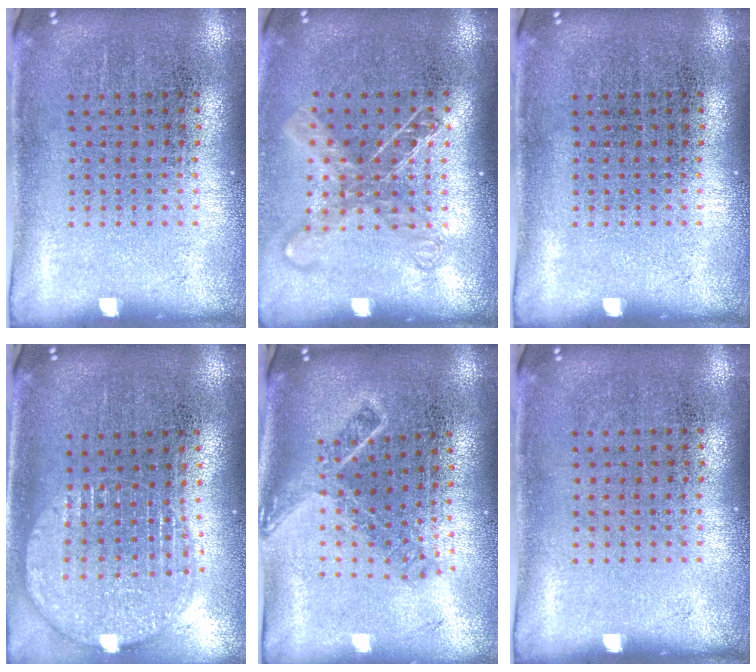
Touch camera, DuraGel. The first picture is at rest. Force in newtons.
{"total": 1.4, "press": 1.2, "slide": 0.8}
{"total": 0.0}
{"total": 1.7, "press": 1.5, "slide": 0.9}
{"total": 1.9, "press": 1.4, "slide": 1.3}
{"total": 0.0}